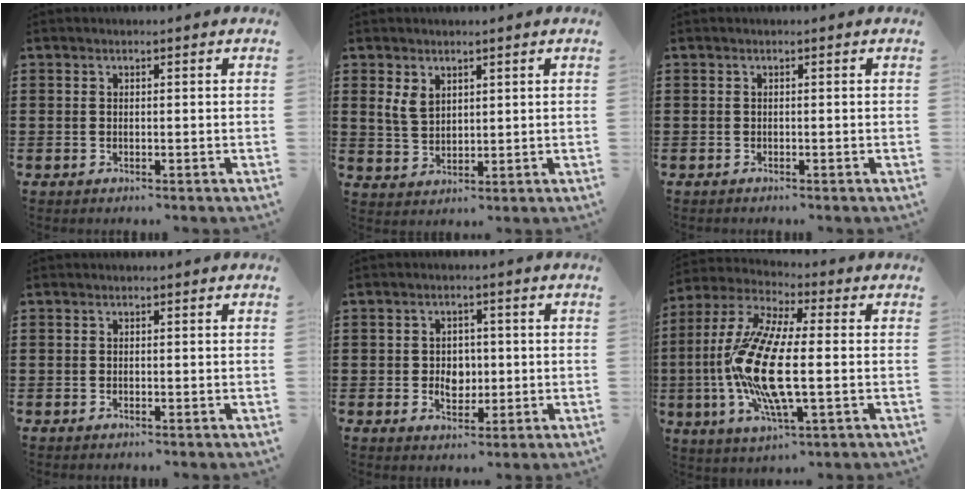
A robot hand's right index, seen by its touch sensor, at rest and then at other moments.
{"total": 3.7, "force": [1.7, 2.6, 2.0], "torque": [-0.047, 0.009, 0.033]}
{"total": 0.5, "force": [-0.4, 0.3, -0.1], "torque": [0.003, 0.003, -0.011]}
{"total": 0.0}
{"total": 3.7, "force": [-0.3, 2.9, 2.2], "torque": [-0.035, -0.001, -0.013]}
{"total": 15.0, "force": [-1.9, 4.5, 14.2], "torque": [-0.321, -0.024, -0.042]}